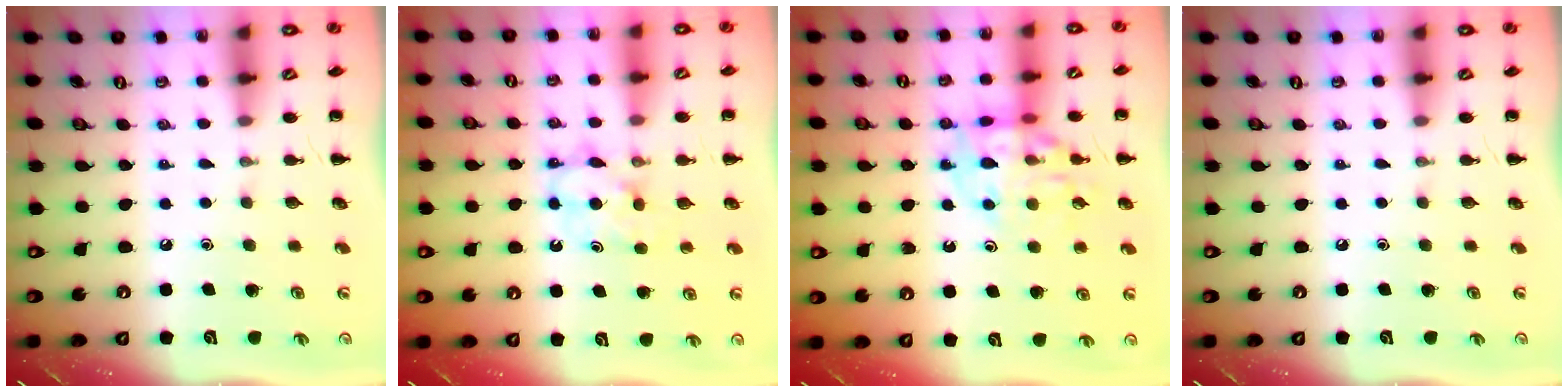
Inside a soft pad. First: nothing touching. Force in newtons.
{"total": 5.4, "press": 5.3, "slide": 1.0}
{"total": 13.9, "press": 13.8, "slide": 1.8}
{"total": 0.0}